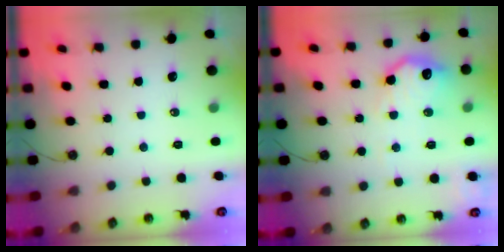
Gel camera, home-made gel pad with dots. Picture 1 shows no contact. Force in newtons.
{"total": 14.7, "press": 14.7, "slide": 1.0}